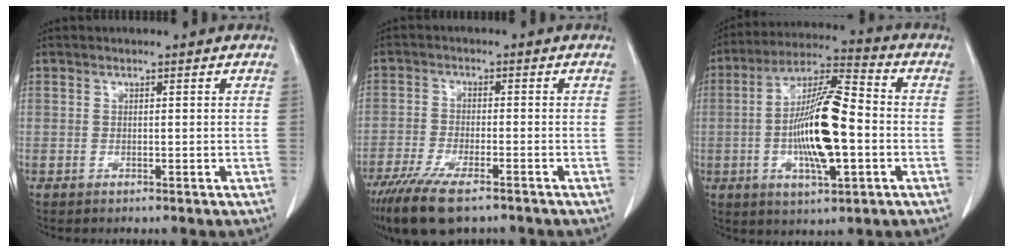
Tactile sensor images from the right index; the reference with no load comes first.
{"total": 10.4, "force": [-7.6, 2.6, 6.6], "torque": [-0.113, -0.022, -0.125]}
{"total": 14.6, "force": [-2.1, 3.2, 14.1], "torque": [-0.266, 0.007, -0.036]}